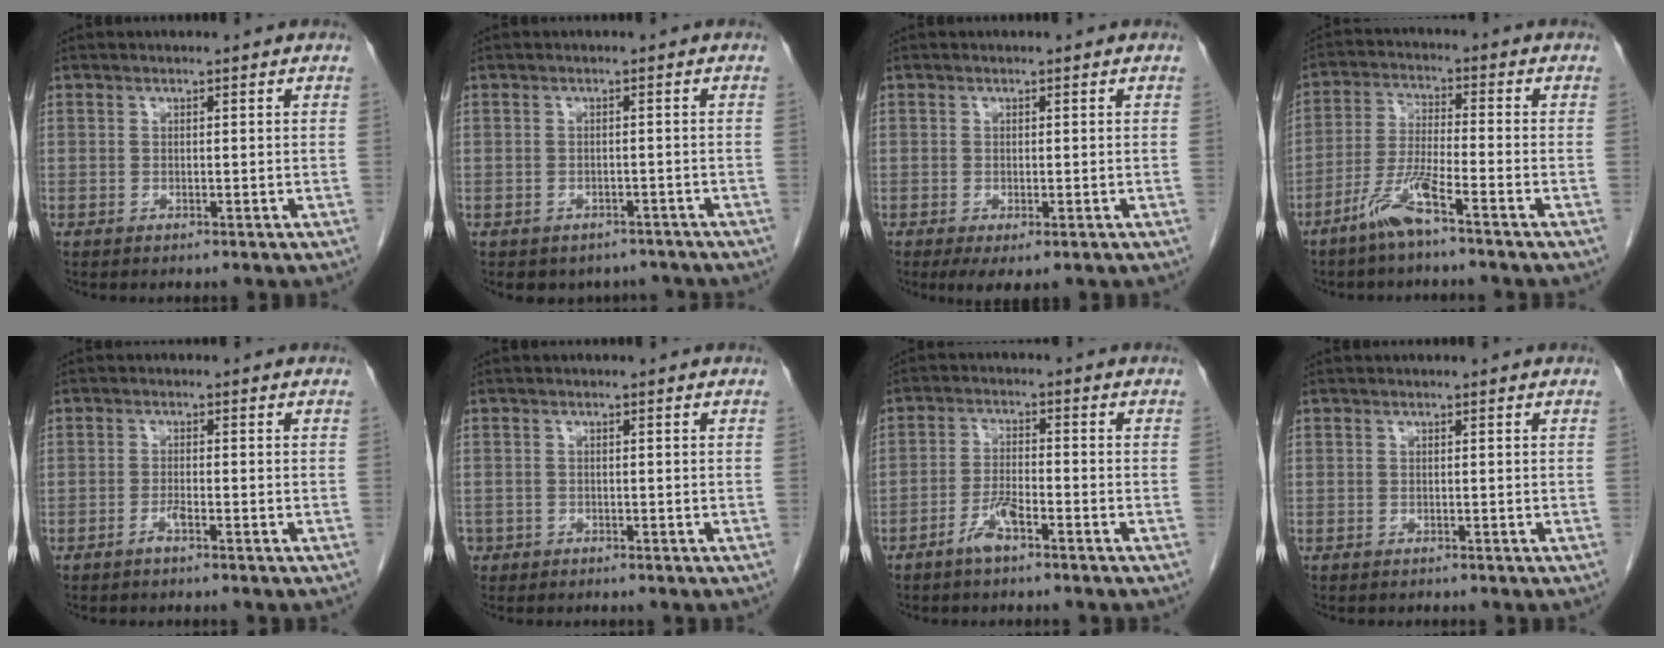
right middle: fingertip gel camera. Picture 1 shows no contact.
{"total": 5.3, "force": [-4.5, 2.8, 0.4], "torque": [0.006, 0.008, -0.051]}
{"total": 3.1, "force": [-1.7, 1.1, 2.4], "torque": [-0.036, -0.009, -0.019]}
{"total": 6.7, "force": [-4.6, -0.1, 4.9], "torque": [-0.109, -0.009, -0.097]}
{"total": 1.5, "force": [-1.0, 0.0, 1.0], "torque": [-0.022, 0.000, -0.020]}
{"total": 1.6, "force": [-1.0, 1.2, 0.1], "torque": [-0.009, 0.003, -0.017]}
{"total": 4.0, "force": [-2.8, 0.7, 2.8], "torque": [-0.060, 0.000, -0.054]}
{"total": 0.5, "force": [-0.5, 0.2, 0.0], "torque": [-0.011, -0.001, -0.009]}